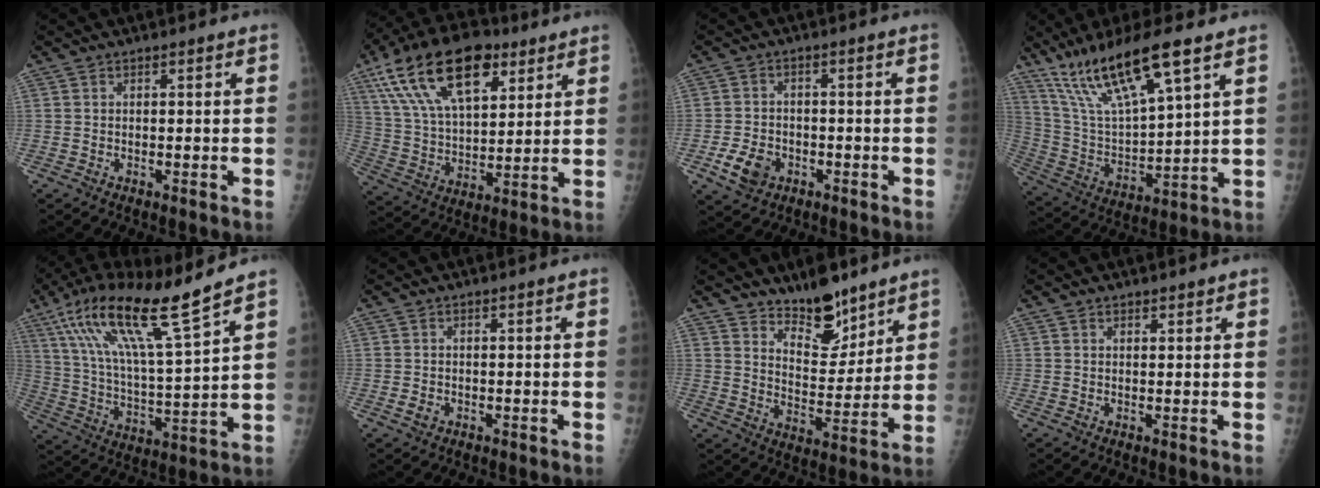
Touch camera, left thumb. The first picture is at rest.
{"total": 22.4, "force": [11.5, 11.3, 15.6], "torque": [-0.268, -0.015, 0.206]}
{"total": 6.0, "force": [-2.5, 4.6, 3.0], "torque": [-0.048, 0.011, -0.041]}
{"total": 17.6, "force": [11.4, 3.5, 13.0], "torque": [-0.242, -0.043, 0.229]}
{"total": 18.5, "force": [12.3, 1.9, 13.7], "torque": [-0.242, -0.048, 0.226]}
{"total": 1.5, "force": [-0.3, 1.2, 0.8], "torque": [-0.011, 0.000, -0.004]}
{"total": 10.9, "force": [8.7, 4.4, 4.9], "torque": [-0.046, -0.074, 0.153]}
{"total": 1.2, "force": [1.0, 0.6, 0.1], "torque": [0.010, -0.007, 0.011]}